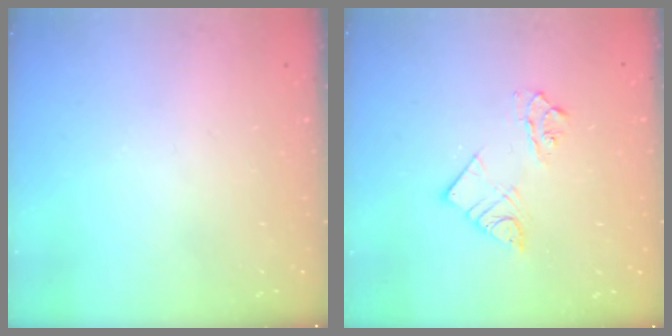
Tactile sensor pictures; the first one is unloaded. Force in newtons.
{"total": 7.1, "press": 7.1, "slide": 0.2}